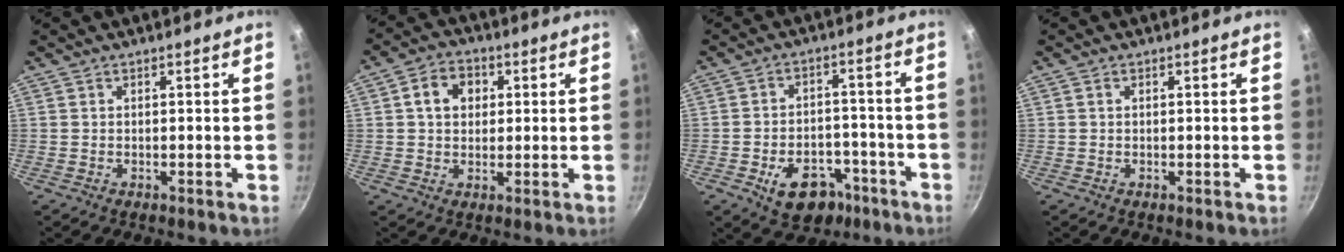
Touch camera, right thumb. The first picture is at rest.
{"total": 7.1, "force": [1.7, 5.6, 4.0], "torque": [-0.043, 0.008, 0.020]}
{"total": 11.3, "force": [-5.7, 7.5, 6.2], "torque": [-0.058, 0.041, -0.075]}
{"total": 0.5, "force": [0.1, 0.4, 0.3], "torque": [-0.005, 0.003, 0.002]}